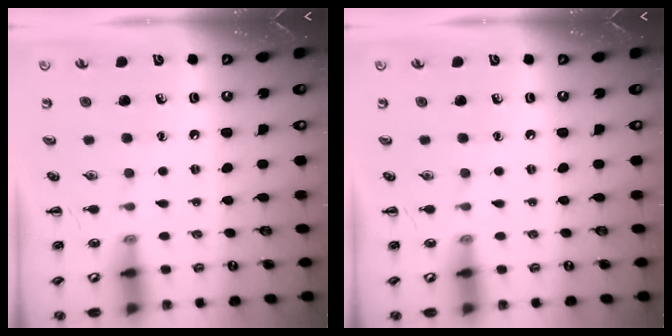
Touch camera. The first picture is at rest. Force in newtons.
{"total": 0.0}